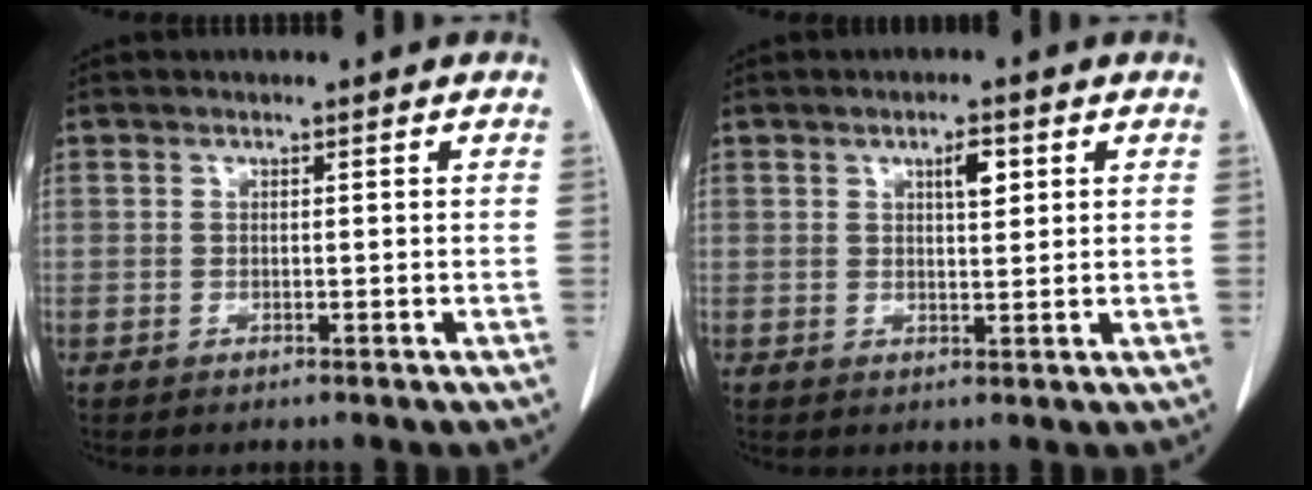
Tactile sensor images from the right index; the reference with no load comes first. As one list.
[{"total": 3.1, "force": [1.3, 0.9, 2.7], "torque": [-0.044, -0.001, 0.021]}]